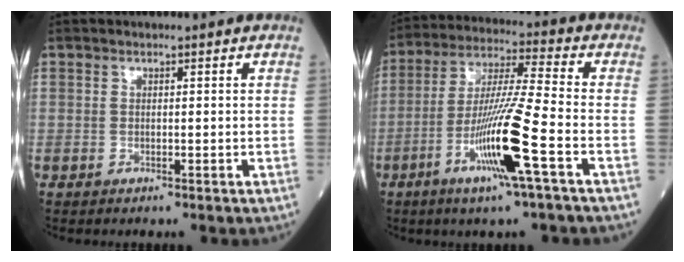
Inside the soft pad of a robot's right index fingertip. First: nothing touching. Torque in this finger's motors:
{"motor_torque": [1.80, -0.34, 0.99, 0.21]}